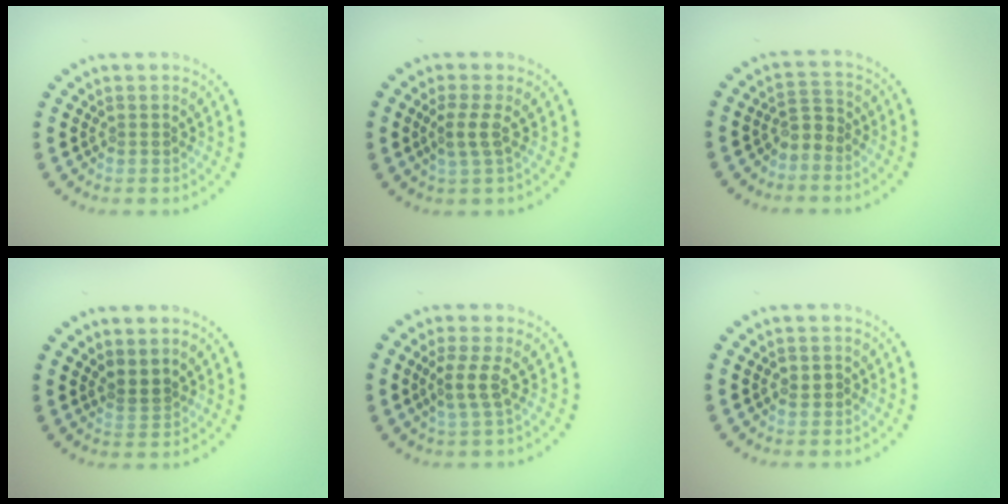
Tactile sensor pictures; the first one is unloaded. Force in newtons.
{"total": 1.9, "press": 1.4, "slide": 1.2}
{"total": 1.9, "press": 1.4, "slide": 1.3}
{"total": 1.8, "press": 1.4, "slide": 1.1}
{"total": 2.2, "press": 1.7, "slide": 1.4}
{"total": 1.2, "press": 1.0, "slide": 0.6}